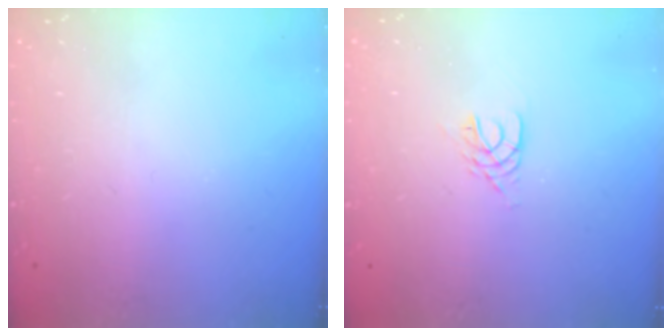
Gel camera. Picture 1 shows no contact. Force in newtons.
{"total": 3.5, "press": 3.5, "slide": 0.5}